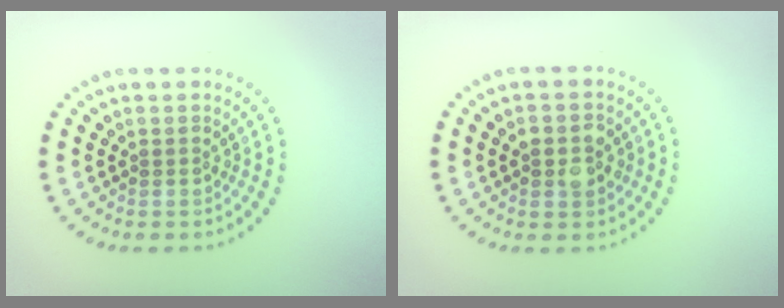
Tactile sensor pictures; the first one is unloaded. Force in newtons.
{"total": 2.7, "press": 2.7, "slide": 0.1}